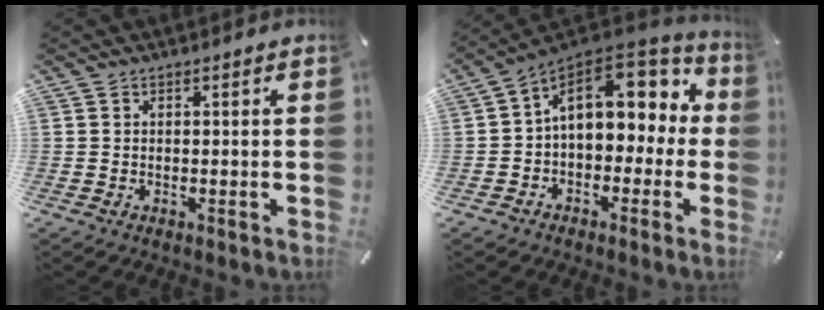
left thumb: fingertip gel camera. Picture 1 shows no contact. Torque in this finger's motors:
{"motor_torque": [1.33, 1.44, 1.34, 0.87, 0.21]}